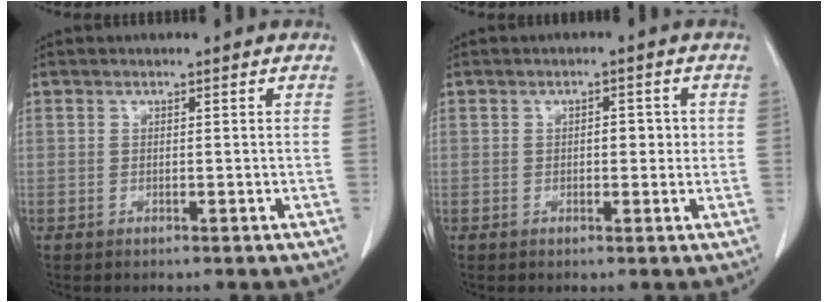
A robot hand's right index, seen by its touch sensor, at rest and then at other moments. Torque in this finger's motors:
{"motor_torque": [0.37, -0.05, 0.09, 0.03]}